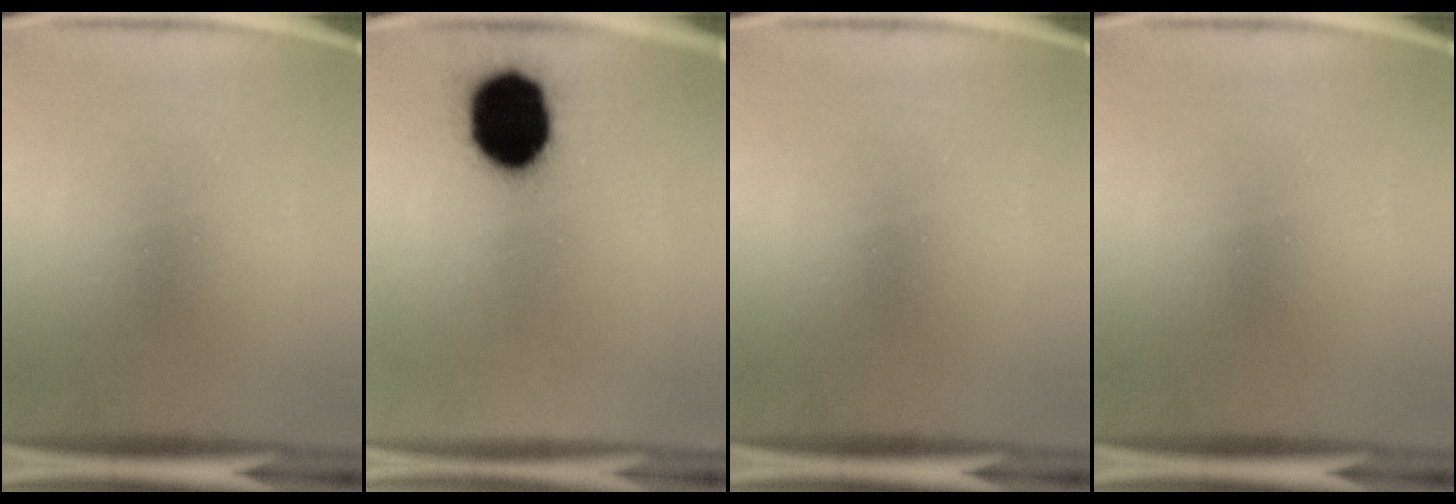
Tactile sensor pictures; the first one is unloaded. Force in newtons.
{"total": 18.6}
{"total": 0.0}
{"total": 0.0}